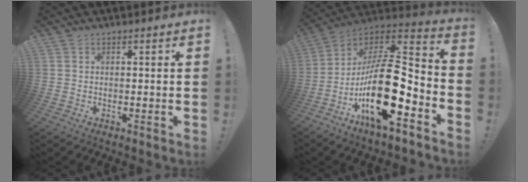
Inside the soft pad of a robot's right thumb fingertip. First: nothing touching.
{"total": 23.7, "force": [-7.2, 8.9, 20.8], "torque": [-0.372, 0.033, -0.119]}